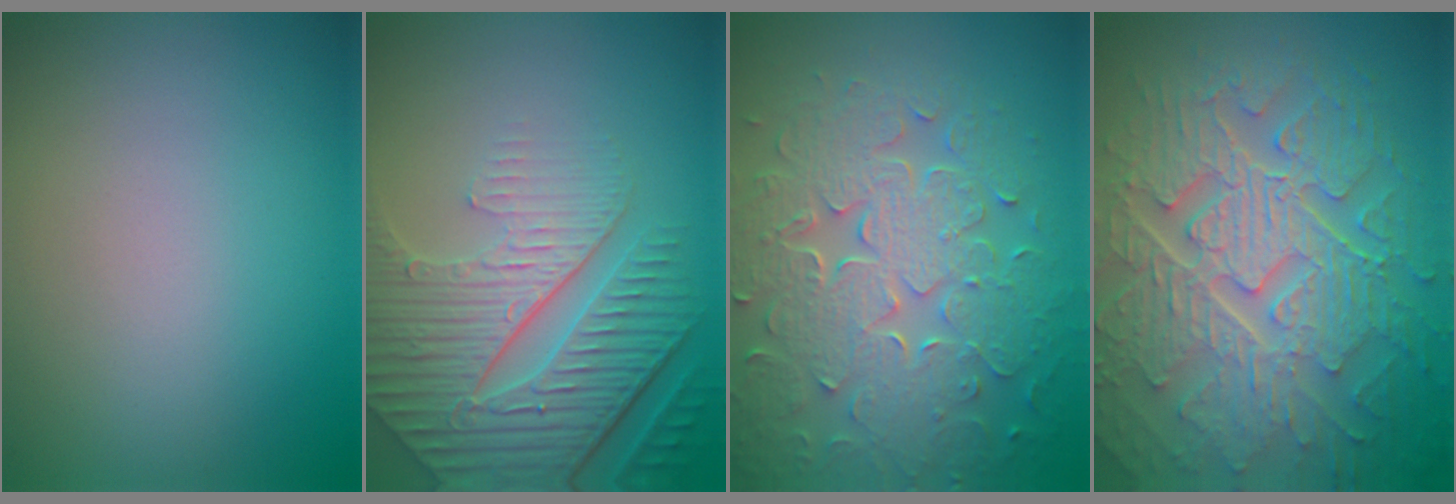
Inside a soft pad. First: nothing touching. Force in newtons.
{"total": 8.3, "press": 5.9, "slide": 5.8}
{"total": 8.9, "press": 6.2, "slide": 6.4}
{"total": 10.5, "press": 7.0, "slide": 7.8}